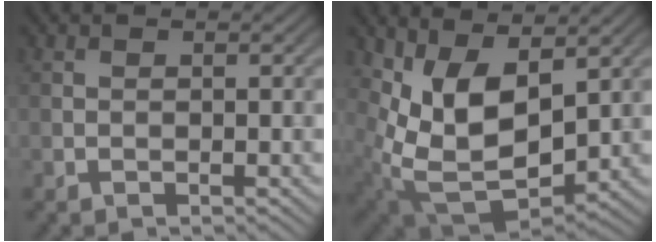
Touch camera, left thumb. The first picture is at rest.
{"total": 10.1, "force": [3.2, 5.4, 7.9], "torque": [-0.175, -0.018, 0.067]}